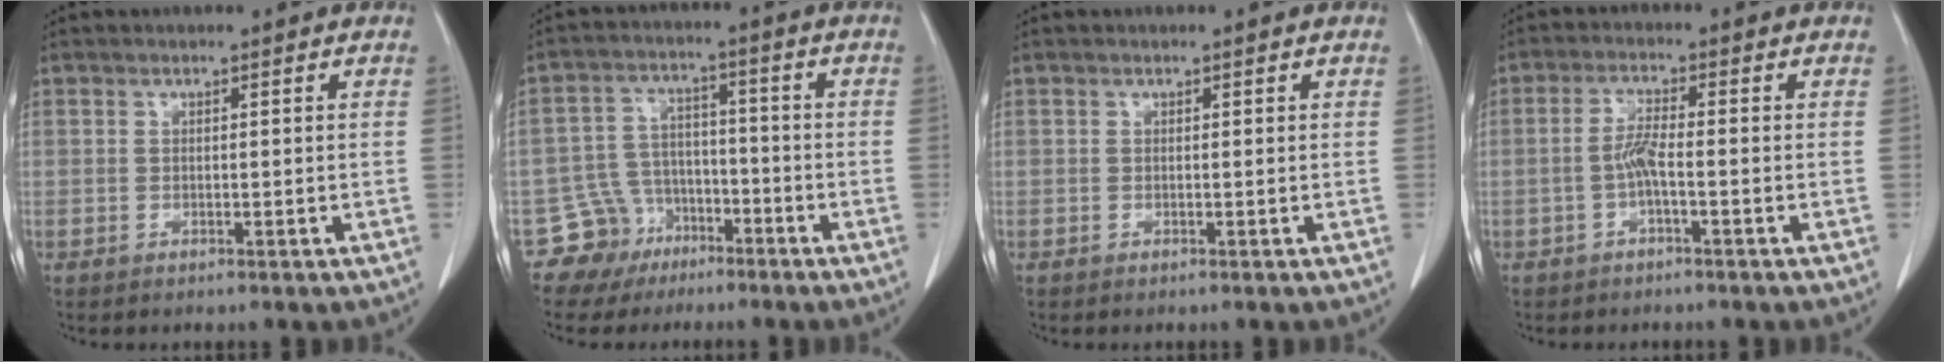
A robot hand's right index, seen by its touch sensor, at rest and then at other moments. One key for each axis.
{"total": 7.1, "fx": -4.4, "fy": 5.6, "fz": -0.2, "tx": 0.012, "ty": 0.019, "tz": -0.075}
{"total": 0.0}
{"total": 3.3, "fx": -1.0, "fy": 0.3, "fz": 3.1, "tx": -0.065, "ty": 0.004, "tz": -0.022}